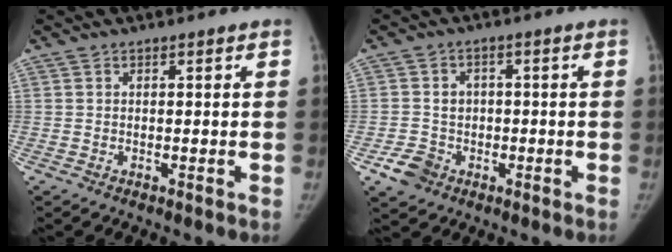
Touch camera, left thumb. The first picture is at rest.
{"total": 5.8, "force": [-2.5, 4.9, 1.7], "torque": [-0.010, 0.016, -0.039]}